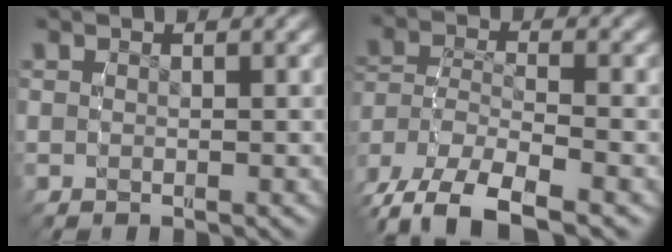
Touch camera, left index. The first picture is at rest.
{"total": 7.6, "force": [-3.1, 5.3, 4.5], "torque": [-0.111, -0.029, -0.042]}